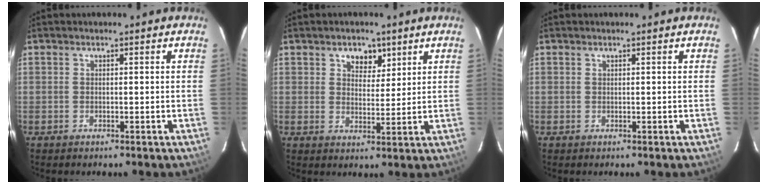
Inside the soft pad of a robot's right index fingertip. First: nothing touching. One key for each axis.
{"total": 4.7, "fx": 2.7, "fy": 3.3, "fz": 2.0, "tx": -0.021, "ty": -0.003, "tz": 0.045}
{"total": 0.0}